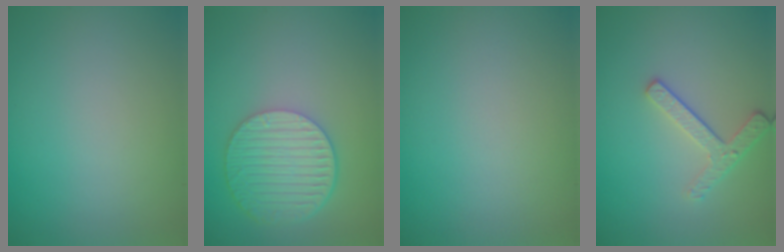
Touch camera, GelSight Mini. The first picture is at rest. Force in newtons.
{"total": 6.1, "press": 4.8, "slide": 3.8}
{"total": 0.0}
{"total": 2.5, "press": 2.2, "slide": 1.1}